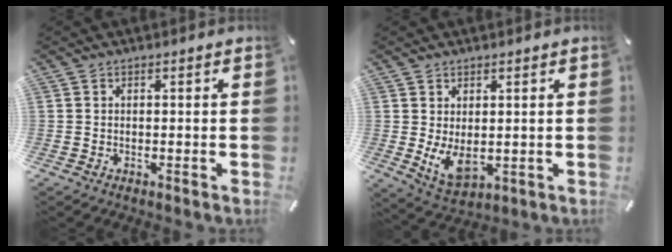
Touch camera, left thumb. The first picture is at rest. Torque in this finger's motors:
{"motor_torque": [0.69, 1.85, 0.97, 0.05, 0.13]}